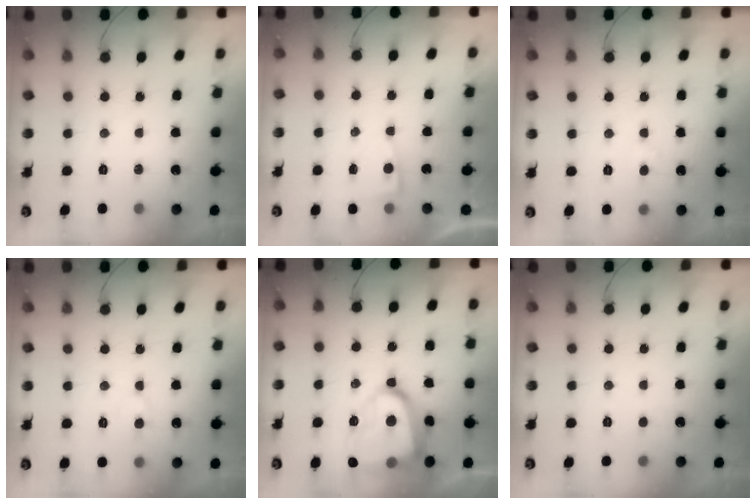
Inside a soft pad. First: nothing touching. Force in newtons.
{"total": 1.8, "press": 1.8, "slide": 0.2}
{"total": 3.5, "press": 3.5, "slide": 0.4}
{"total": 5.8, "press": 5.8, "slide": 0.3}
{"total": 19.6, "press": 19.5, "slide": 1.7}
{"total": 0.5, "press": 0.5, "slide": 0.1}